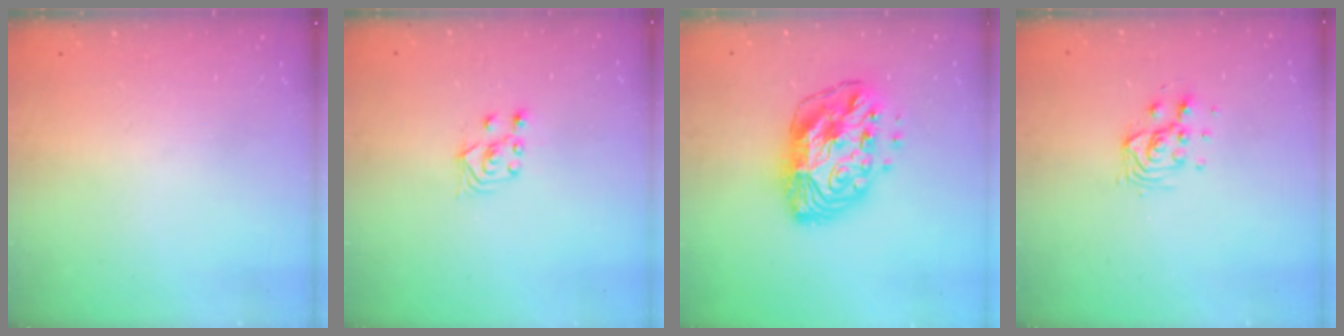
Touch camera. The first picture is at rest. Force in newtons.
{"total": 3.0, "press": 2.8, "slide": 0.9}
{"total": 13.1, "press": 13.0, "slide": 1.6}
{"total": 5.9, "press": 5.9, "slide": 0.4}